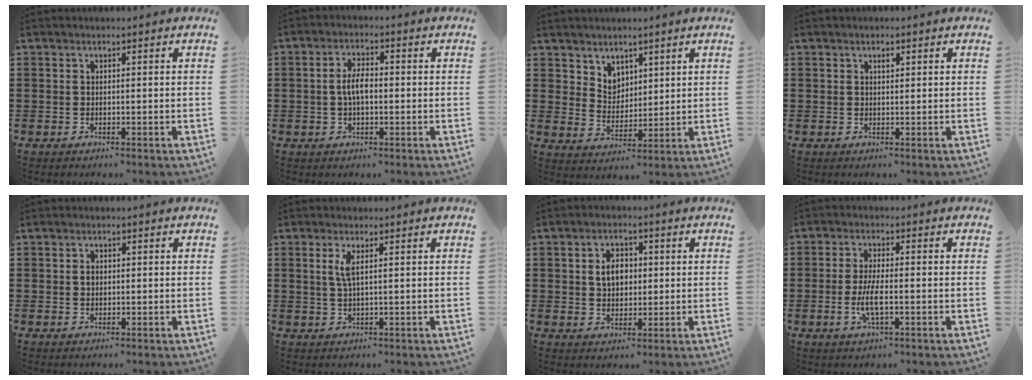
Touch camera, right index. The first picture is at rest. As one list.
[{"total": 4.0, "force": [-0.2, 1.7, 3.6], "torque": [-0.074, 0.002, -0.008]}, {"total": 4.4, "force": [3.3, 2.9, 0.2], "torque": [-0.020, 0.002, 0.063]}, {"total": 0.8, "force": [0.4, 0.4, 0.5], "torque": [-0.010, 0.002, 0.008]}, {"total": 1.1, "force": [0.2, 0.8, 0.8], "torque": [-0.017, 0.005, 0.003]}, {"total": 2.5, "force": [0.8, 0.3, 2.3], "torque": [-0.049, 0.000, 0.012]}, {"total": 4.0, "force": [0.5, 2.9, 2.7], "torque": [-0.053, 0.010, 0.003]}, {"total": 4.6, "force": [-1.2, 1.2, 4.2], "torque": [-0.092, -0.004, -0.028]}]